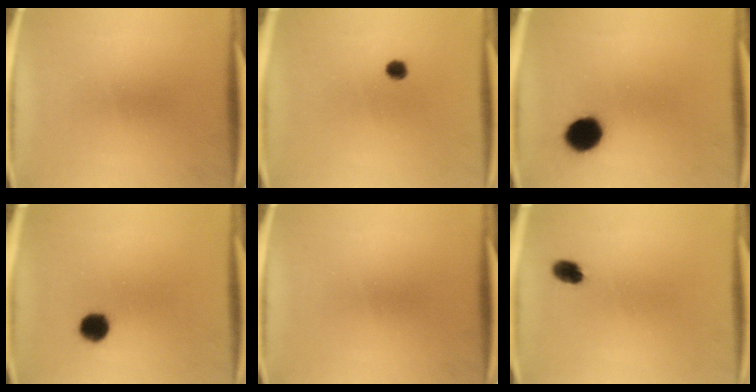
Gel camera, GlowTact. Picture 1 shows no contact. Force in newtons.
{"total": 1.4}
{"total": 8.4}
{"total": 5.3}
{"total": 0.0}
{"total": 3.1}